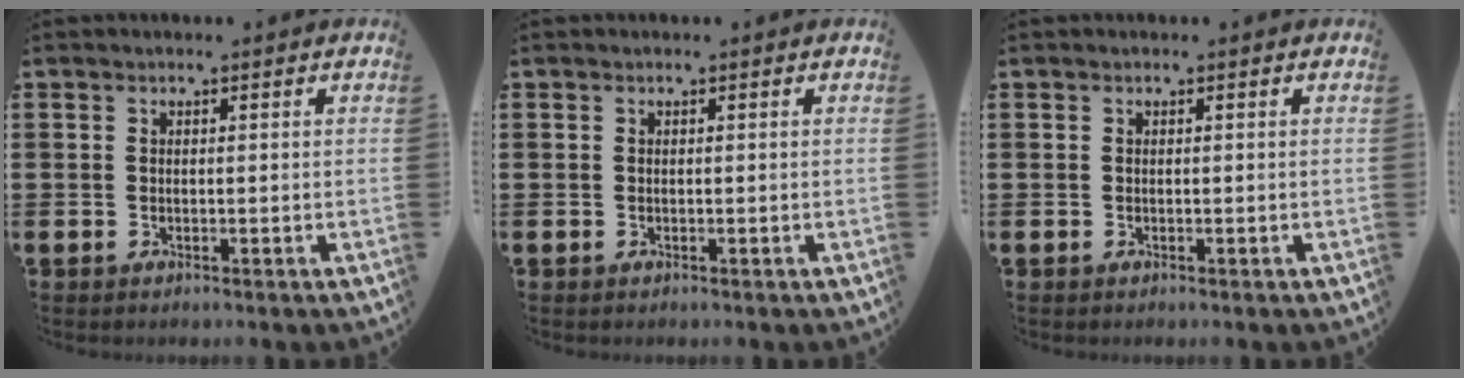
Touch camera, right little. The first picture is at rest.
{"total": 0.0}
{"total": 0.0}